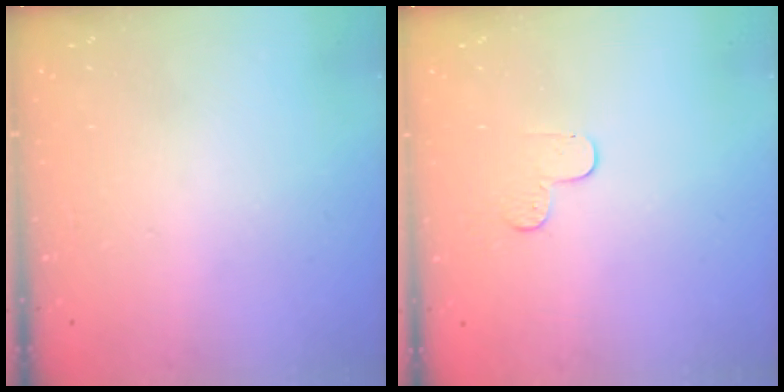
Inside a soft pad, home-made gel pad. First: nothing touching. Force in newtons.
{"total": 4.7, "press": 4.7, "slide": 0.5}